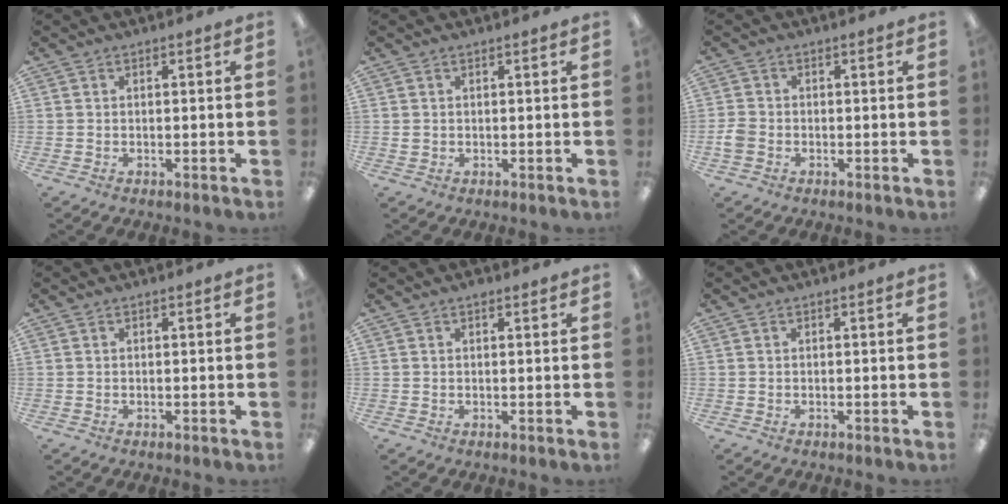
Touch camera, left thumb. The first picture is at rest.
{"total": 0.7, "force": [0.4, 0.6, 0.2], "torque": [-0.004, 0.003, 0.006]}
{"total": 2.8, "force": [-0.9, 2.2, 1.4], "torque": [-0.022, 0.007, -0.015]}
{"total": 0.0}
{"total": 1.0, "force": [0.8, 0.3, 0.6], "torque": [-0.005, -0.001, 0.012]}
{"total": 0.0}